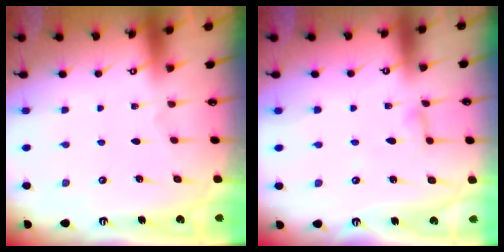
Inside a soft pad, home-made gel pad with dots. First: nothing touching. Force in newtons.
{"total": 3.9, "press": 3.9, "slide": 0.4}